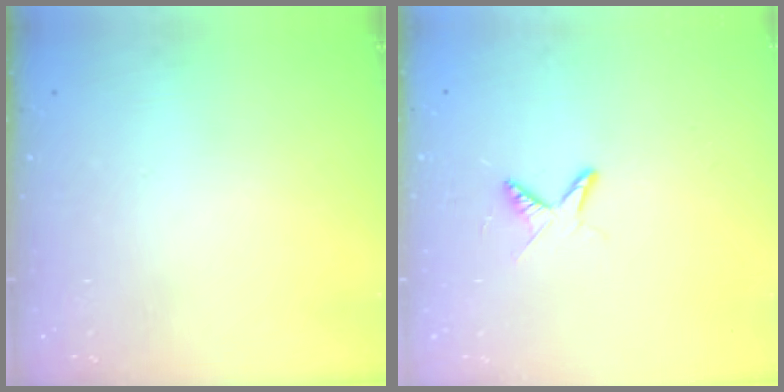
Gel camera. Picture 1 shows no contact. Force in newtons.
{"total": 6.1, "press": 6.1, "slide": 0.8}